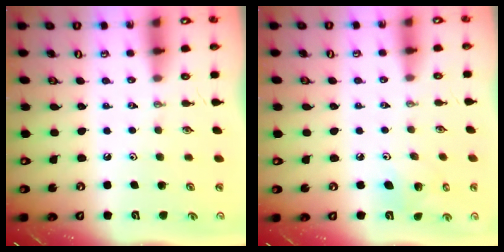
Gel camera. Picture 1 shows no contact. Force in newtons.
{"total": 6.7, "press": 6.6, "slide": 1.5}